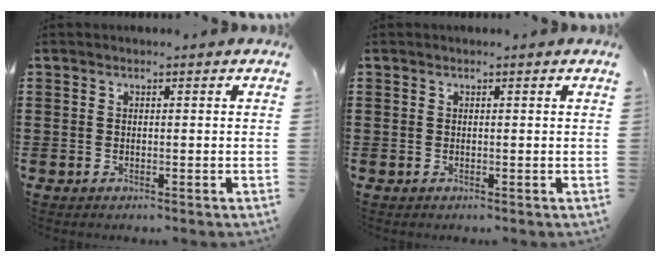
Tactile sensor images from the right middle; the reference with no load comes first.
{"total": 0.0}